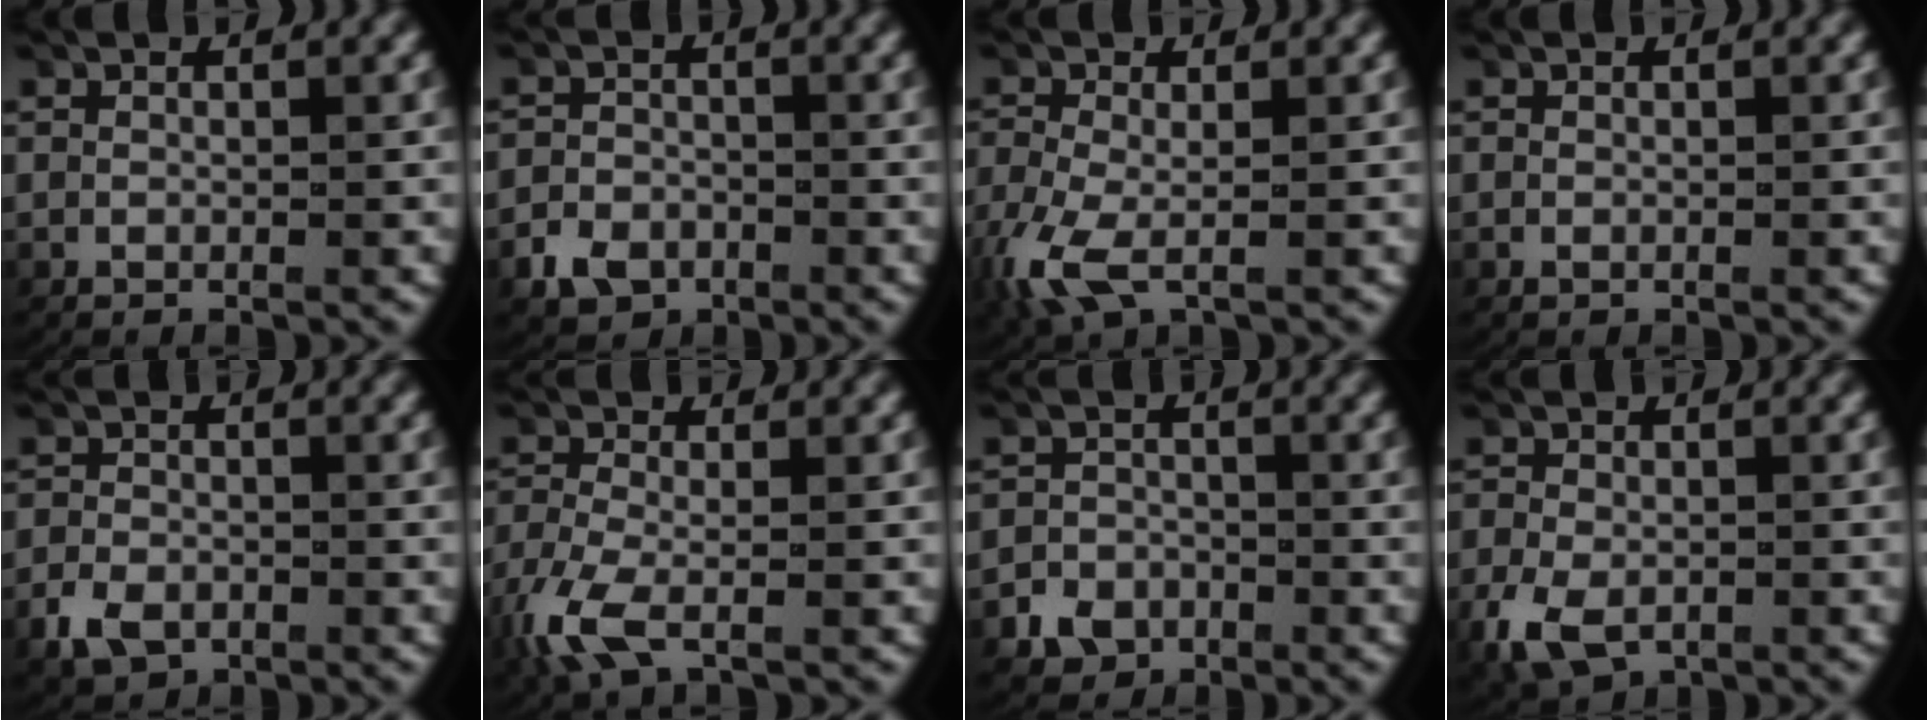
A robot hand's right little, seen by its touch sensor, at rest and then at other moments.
{"total": 3.0, "force": [-2.1, 2.1, 0.5], "torque": [-0.011, -0.011, -0.036]}
{"total": 3.4, "force": [-1.4, 1.9, 2.5], "torque": [-0.083, -0.024, -0.015]}
{"total": 0.0}
{"total": 3.1, "force": [-2.0, 2.2, 1.0], "torque": [-0.029, -0.013, -0.031]}
{"total": 3.4, "force": [-1.7, 1.7, 2.4], "torque": [-0.074, -0.018, -0.024]}
{"total": 3.0, "force": [-2.1, 2.1, 0.1], "torque": [0.004, -0.011, -0.037]}
{"total": 4.6, "force": [-2.1, 3.2, 2.4], "torque": [-0.069, -0.028, -0.023]}